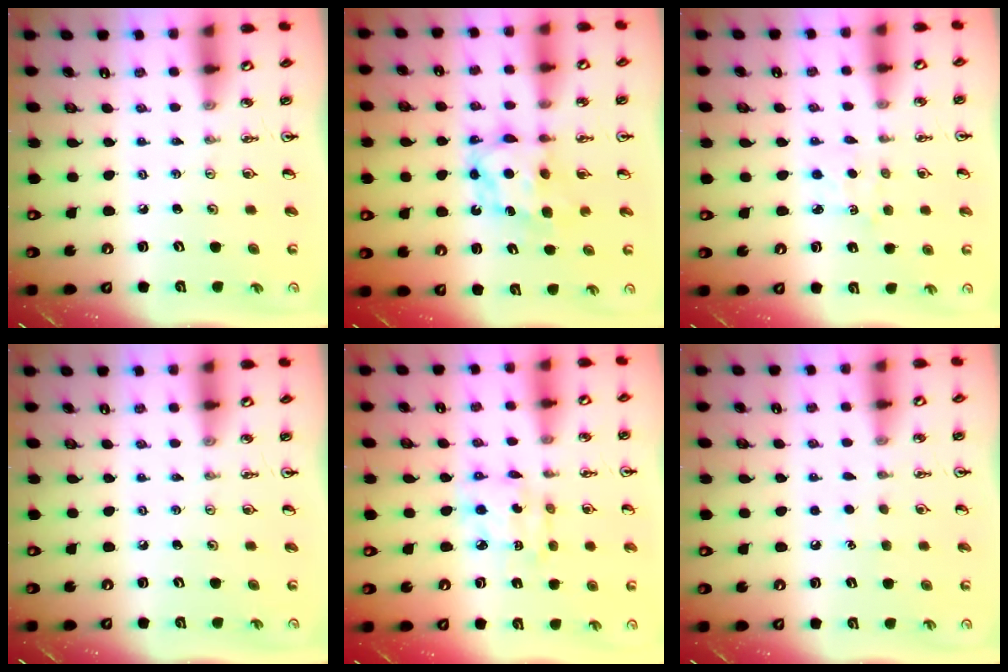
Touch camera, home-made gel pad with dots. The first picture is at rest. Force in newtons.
{"total": 6.9, "press": 6.9, "slide": 0.4}
{"total": 2.3, "press": 2.3, "slide": 0.3}
{"total": 0.0}
{"total": 6.6, "press": 6.6, "slide": 0.4}
{"total": 4.9, "press": 4.9, "slide": 0.6}